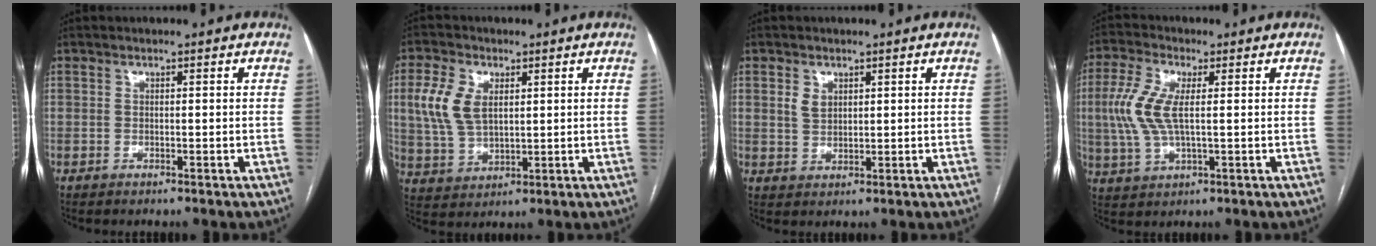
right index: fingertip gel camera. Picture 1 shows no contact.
{"total": 8.3, "force": [2.2, 4.9, 6.3], "torque": [-0.154, 0.012, 0.049]}
{"total": 2.7, "force": [1.2, 1.9, 1.5], "torque": [-0.031, 0.002, 0.029]}
{"total": 8.1, "force": [0.9, 2.9, 7.6], "torque": [-0.191, 0.004, 0.019]}